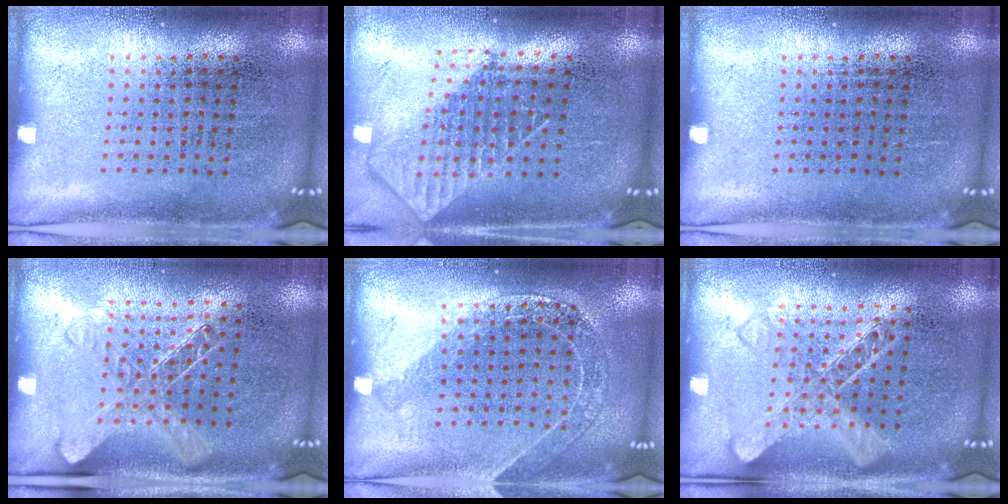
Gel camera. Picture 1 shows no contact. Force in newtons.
{"total": 1.9, "press": 1.5, "slide": 1.1}
{"total": 0.0}
{"total": 1.4, "press": 1.3, "slide": 0.6}
{"total": 1.4, "press": 1.4, "slide": 0.3}
{"total": 1.5, "press": 1.5, "slide": 0.3}